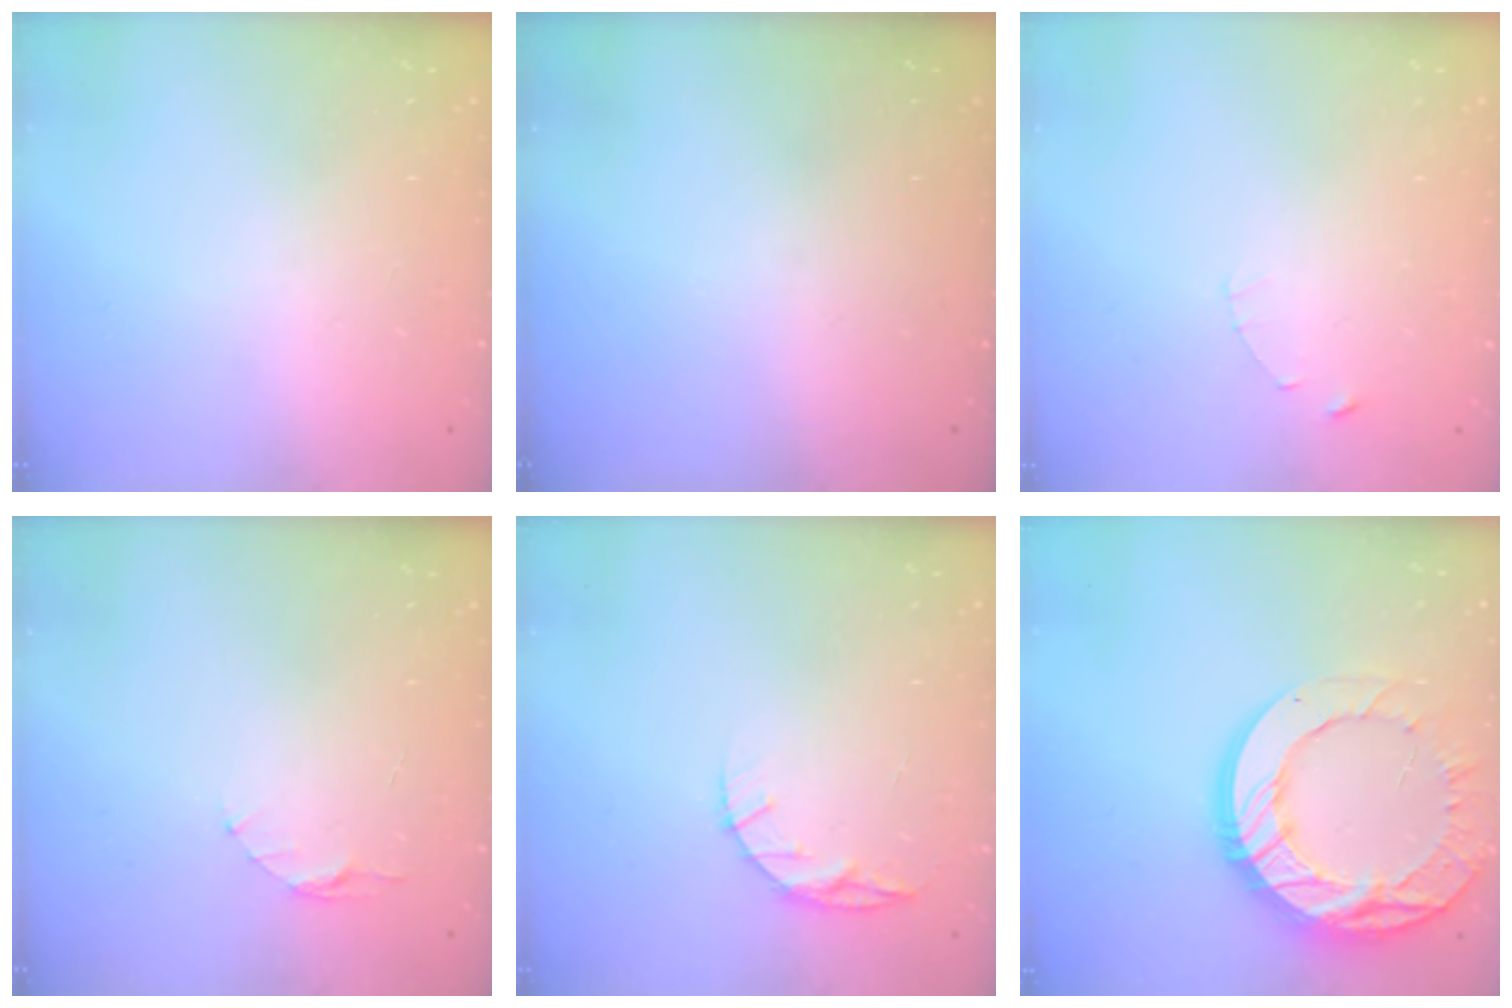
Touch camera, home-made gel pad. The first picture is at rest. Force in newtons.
{"total": 0.0}
{"total": 1.0, "press": 1.0, "slide": 0.2}
{"total": 3.5, "press": 3.5, "slide": 0.3}
{"total": 5.8, "press": 5.8, "slide": 0.6}
{"total": 21.8, "press": 21.7, "slide": 1.9}